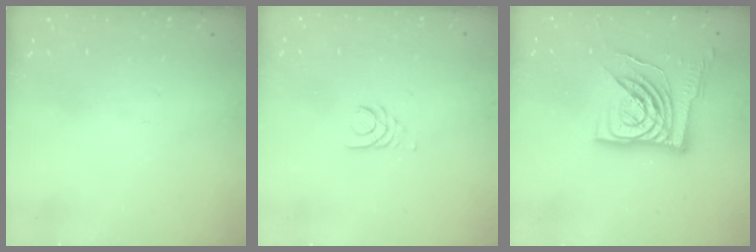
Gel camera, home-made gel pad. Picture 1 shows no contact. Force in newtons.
{"total": 2.5, "press": 2.5, "slide": 0.3}
{"total": 15.5, "press": 15.4, "slide": 1.8}